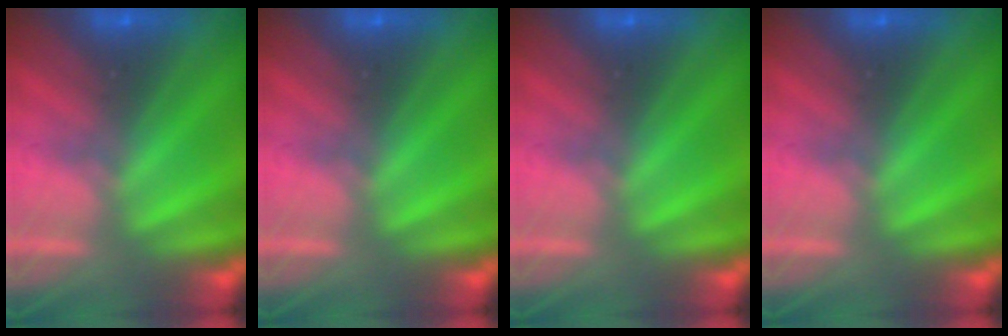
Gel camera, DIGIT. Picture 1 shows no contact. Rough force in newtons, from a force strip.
{"total": 0.0}
{"total": 0.0}
{"total": 0.0}